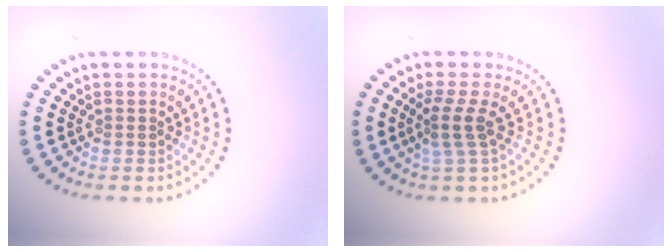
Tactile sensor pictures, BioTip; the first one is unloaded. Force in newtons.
{"total": 2.4, "press": 1.7, "slide": 1.8}